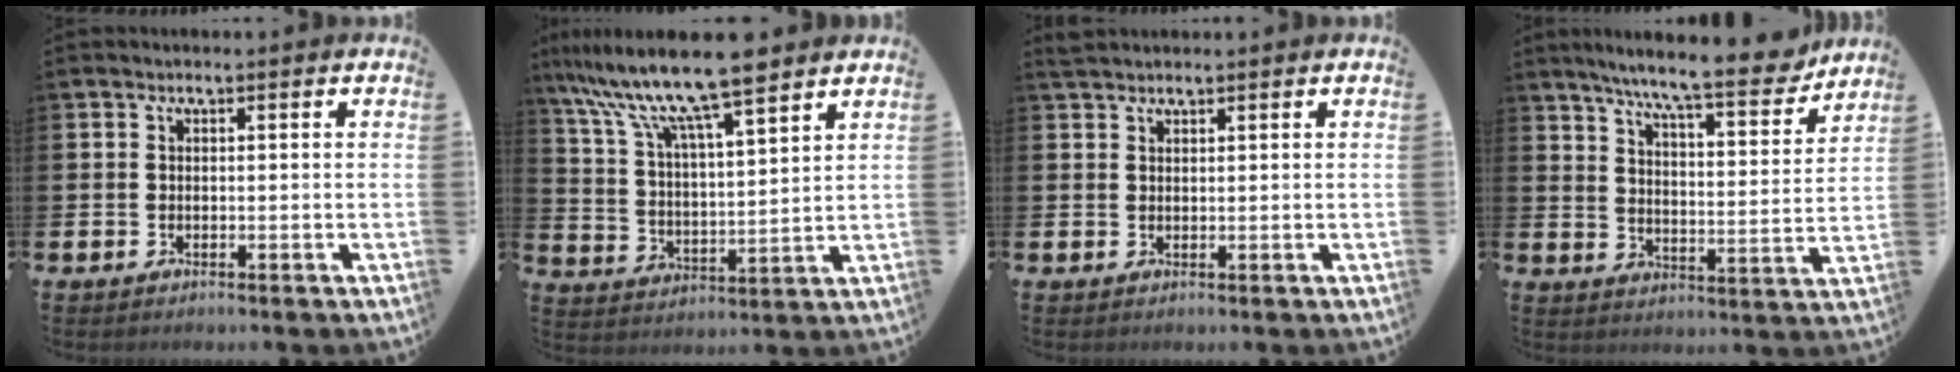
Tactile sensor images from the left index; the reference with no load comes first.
{"total": 12.0, "force": [10.4, 1.1, 5.9], "torque": [-0.149, -0.053, 0.181]}
{"total": 1.5, "force": [1.4, 0.4, 0.2], "torque": [-0.006, 0.003, 0.027]}
{"total": 9.9, "force": [8.8, 0.6, 4.5], "torque": [-0.101, -0.052, 0.148]}